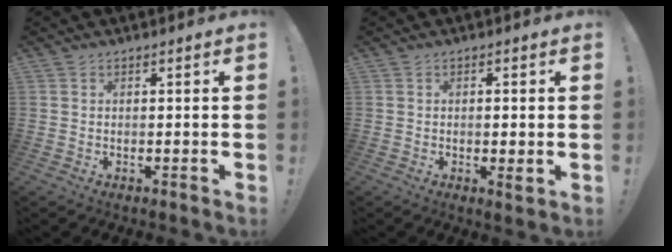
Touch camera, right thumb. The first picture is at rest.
{"total": 2.2, "force": [-0.1, 0.4, 2.2], "torque": [-0.027, -0.003, -0.004]}